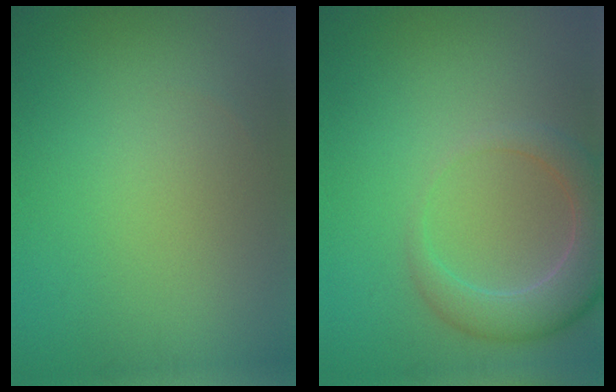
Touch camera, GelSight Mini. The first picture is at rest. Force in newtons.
{"total": 5.0, "press": 4.9, "slide": 0.6}